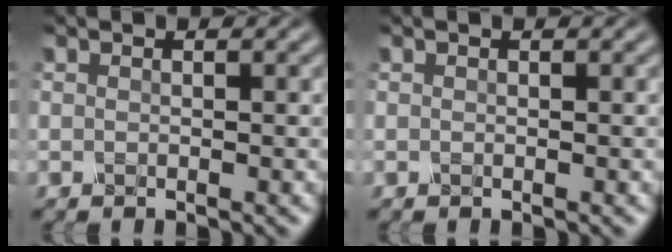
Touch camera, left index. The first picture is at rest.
{"total": 0.0}